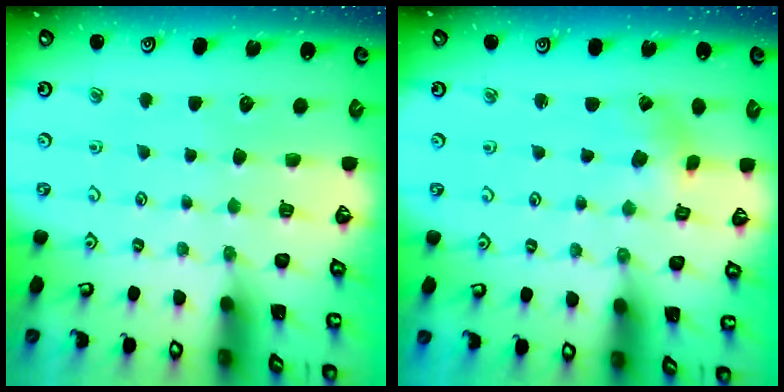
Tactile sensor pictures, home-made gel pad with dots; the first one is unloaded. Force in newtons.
{"total": 1.2, "press": 1.2, "slide": 0.2}